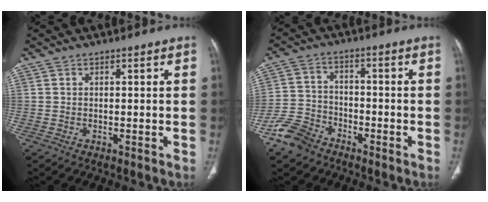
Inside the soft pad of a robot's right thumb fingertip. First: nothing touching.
{"total": 7.8, "force": [-5.7, 4.7, 2.5], "torque": [-0.047, 0.027, -0.118]}